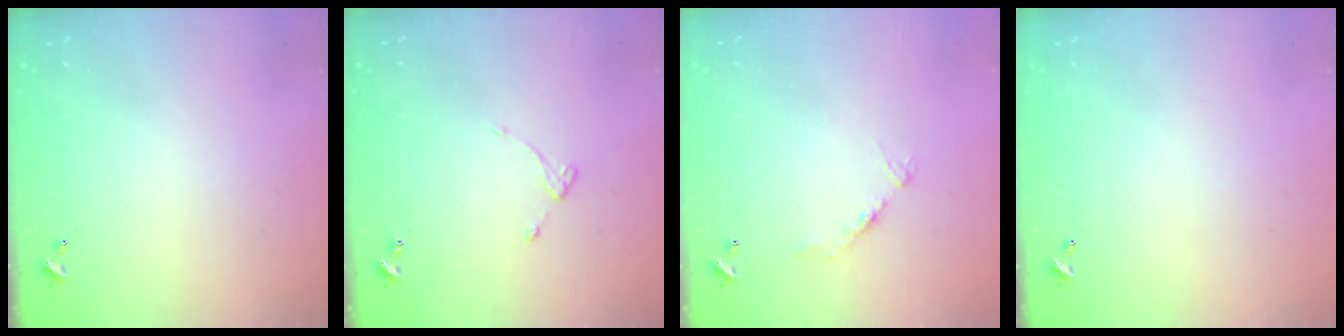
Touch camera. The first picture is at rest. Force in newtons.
{"total": 3.6, "press": 3.6, "slide": 0.6}
{"total": 9.1, "press": 9.1, "slide": 0.8}
{"total": 0.0}